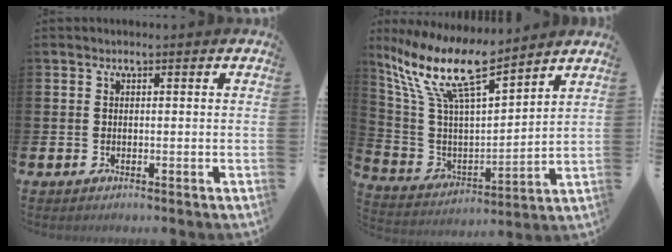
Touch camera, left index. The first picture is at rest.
{"total": 12.6, "force": [10.0, 2.8, 7.1], "torque": [-0.176, -0.057, 0.174]}